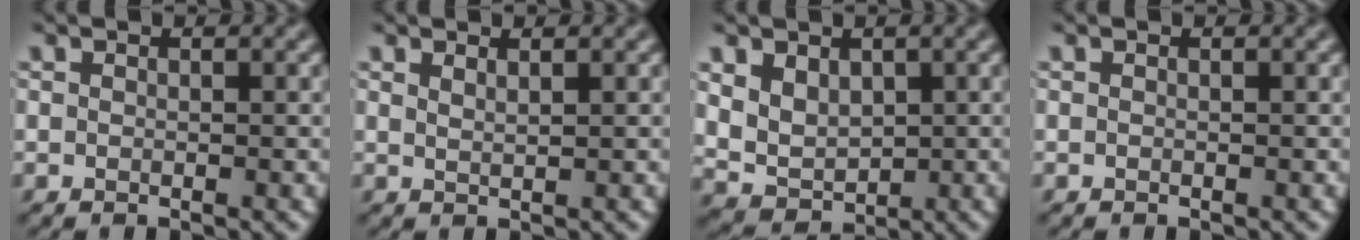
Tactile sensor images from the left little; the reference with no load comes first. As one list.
[{"total": 0.8, "force": [0.7, -0.1, 0.3], "torque": [-0.013, 0.000, 0.015]}, {"total": 3.7, "force": [1.0, 2.9, 2.1], "torque": [-0.051, -0.008, 0.027]}, {"total": 0.0}]